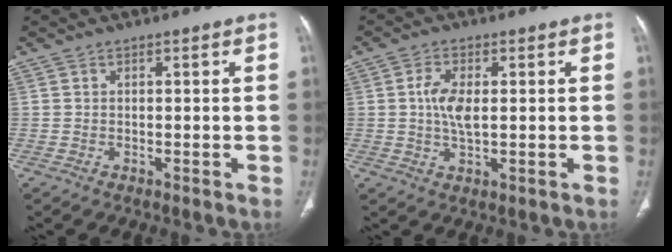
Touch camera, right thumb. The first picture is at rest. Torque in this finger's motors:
{"motor_torque": [0.92, 0.71, 0.72, -0.24, 0.32]}